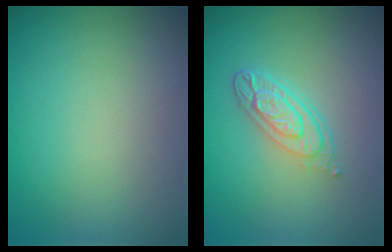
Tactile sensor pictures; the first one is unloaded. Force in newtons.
{"total": 3.8, "press": 2.8, "slide": 2.6}